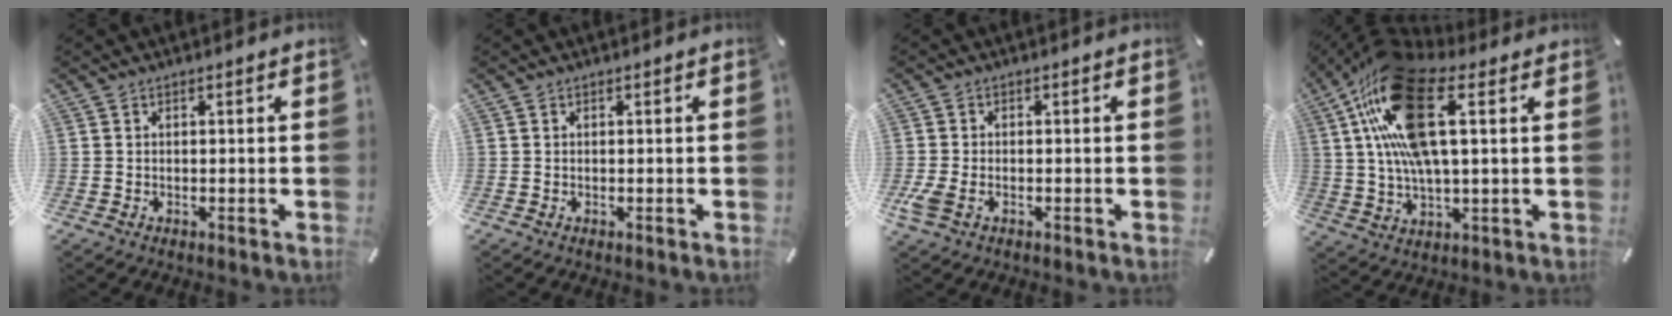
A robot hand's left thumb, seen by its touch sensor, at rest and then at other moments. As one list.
[{"total": 0.0}, {"total": 3.6, "force": [-1.5, 2.2, 2.5], "torque": [-0.065, -0.004, -0.030]}, {"total": 21.8, "force": [7.3, 9.2, 18.3], "torque": [-0.374, -0.004, 0.125]}]